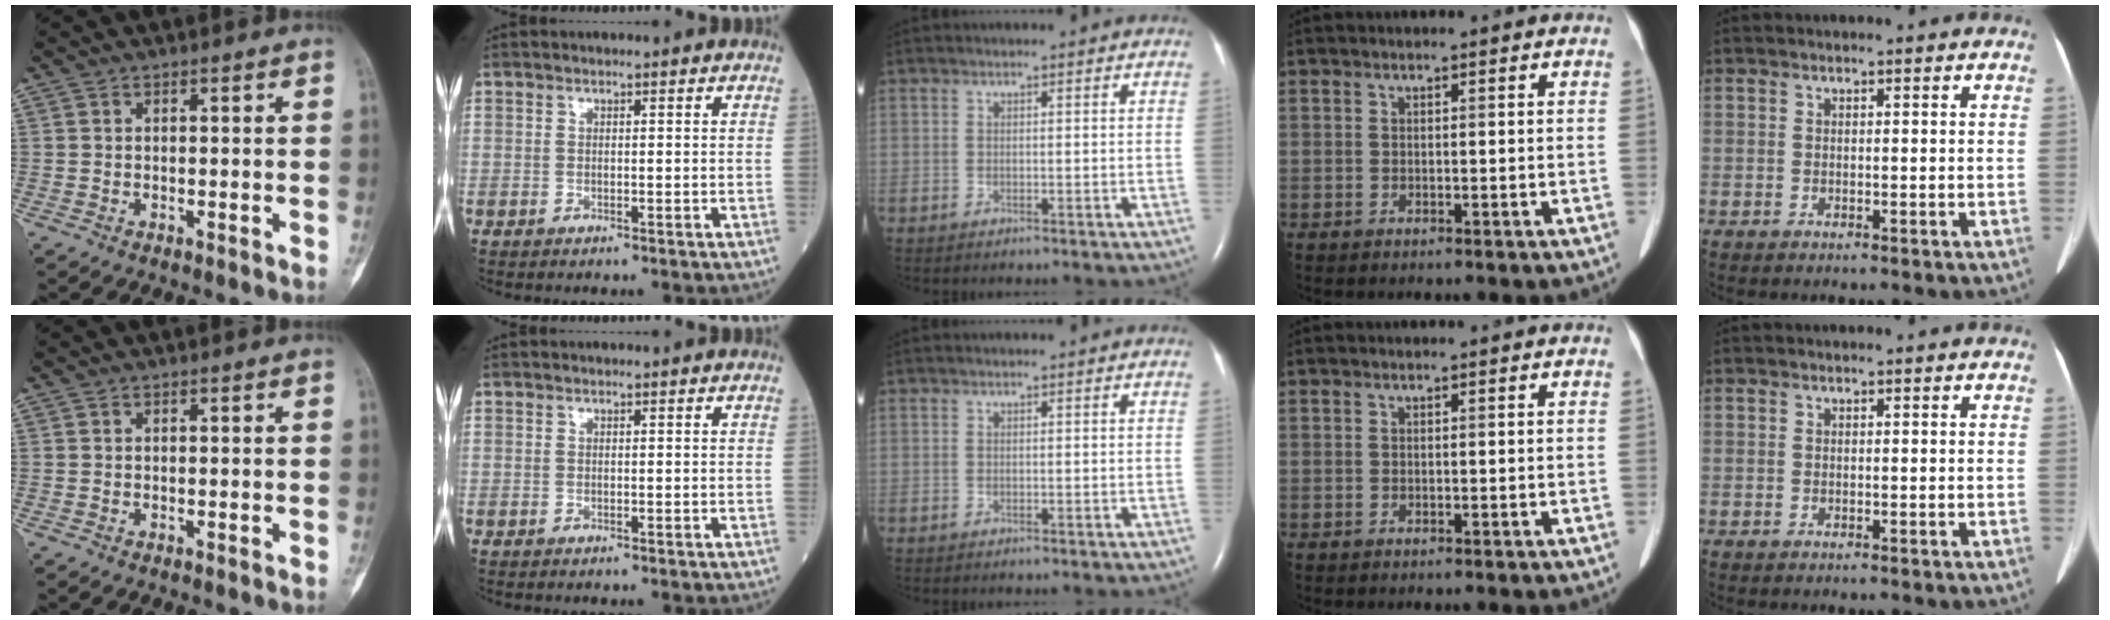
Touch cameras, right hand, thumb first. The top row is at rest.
{}